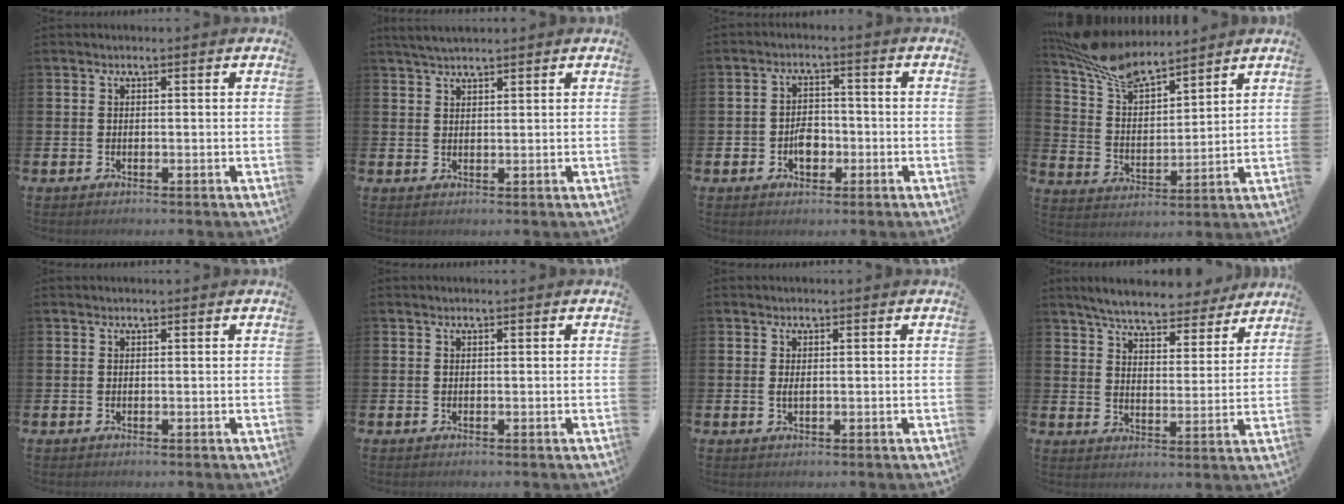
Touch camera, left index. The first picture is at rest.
{"total": 2.9, "force": [2.7, 0.6, 1.1], "torque": [-0.024, -0.004, 0.049]}
{"total": 3.7, "force": [-1.1, 2.7, 2.3], "torque": [-0.034, 0.002, -0.024]}
{"total": 9.9, "force": [8.8, 2.4, 3.7], "torque": [-0.106, -0.041, 0.164]}
{"total": 0.0}
{"total": 0.0}
{"total": 0.9, "force": [0.2, 0.2, 0.8], "torque": [-0.013, 0.001, 0.003]}
{"total": 6.6, "force": [6.3, 1.2, 1.7], "torque": [-0.055, -0.035, 0.109]}